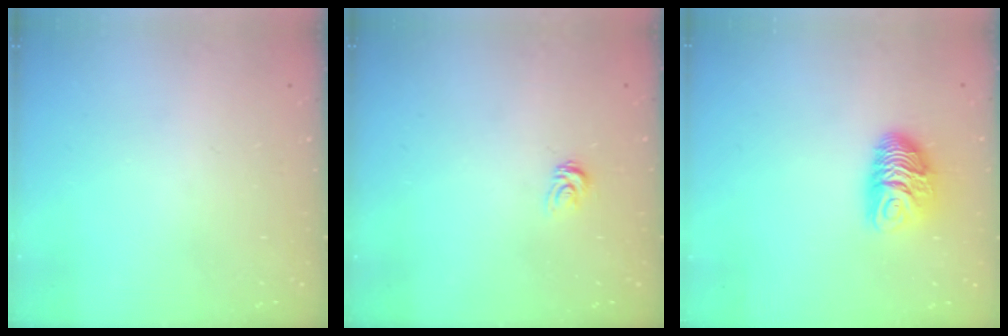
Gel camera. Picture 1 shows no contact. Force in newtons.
{"total": 3.6, "press": 3.6, "slide": 0.1}
{"total": 9.0, "press": 9.0, "slide": 0.5}